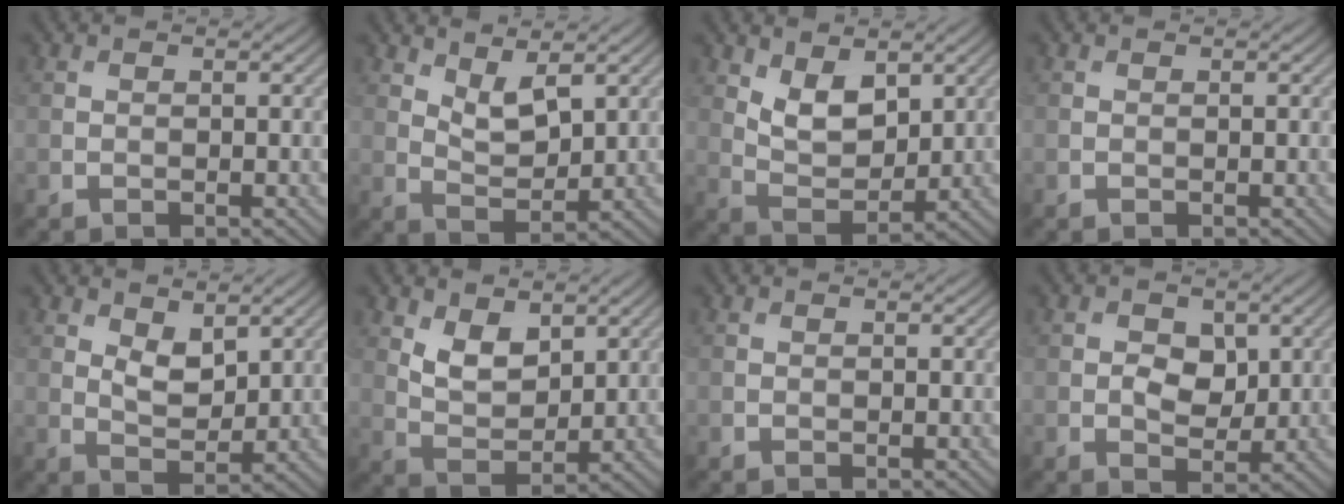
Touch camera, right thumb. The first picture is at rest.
{"total": 4.8, "force": [2.9, 2.1, 3.3], "torque": [-0.069, -0.010, 0.054]}
{"total": 6.1, "force": [3.1, 3.3, 4.1], "torque": [-0.085, -0.016, 0.057]}
{"total": 0.0}
{"total": 4.3, "force": [2.2, 2.2, 2.9], "torque": [-0.061, -0.008, 0.040]}
{"total": 5.2, "force": [2.8, 2.8, 3.3], "torque": [-0.072, -0.013, 0.053]}
{"total": 0.0}
{"total": 3.7, "force": [0.6, 2.6, 2.6], "torque": [-0.048, -0.007, 0.002]}